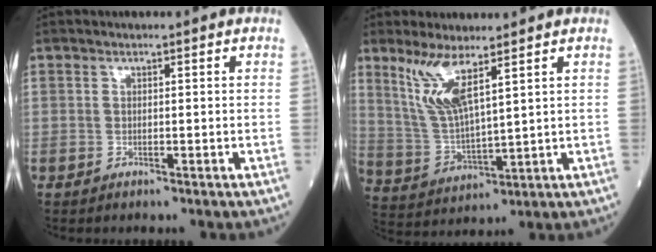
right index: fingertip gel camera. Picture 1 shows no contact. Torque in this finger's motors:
{"motor_torque": [0.36, 0.37, 0.20, 0.14]}